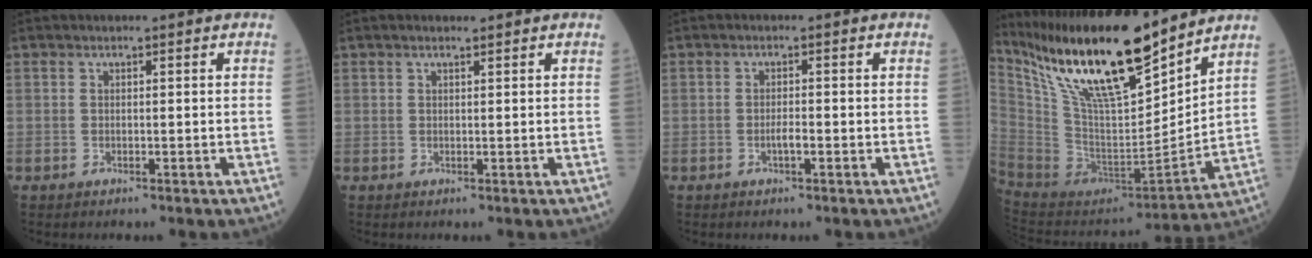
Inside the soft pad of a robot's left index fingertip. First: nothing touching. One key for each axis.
{"total": 1.0, "fx": 0.8, "fy": 0.1, "fz": 0.6, "tx": -0.013, "ty": 0.007, "tz": 0.015}
{"total": 1.5, "fx": -0.6, "fy": 0.2, "fz": 1.3, "tx": -0.026, "ty": 0.001, "tz": -0.011}
{"total": 22.2, "fx": 17.1, "fy": 3.7, "fz": 13.8, "tx": -0.246, "ty": -0.006, "tz": 0.319}